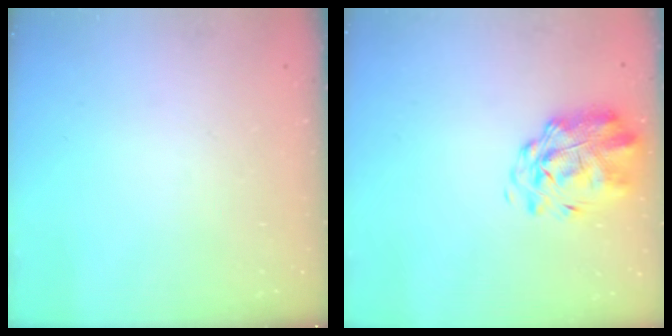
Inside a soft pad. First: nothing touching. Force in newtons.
{"total": 2.7, "press": 2.3, "slide": 1.5}